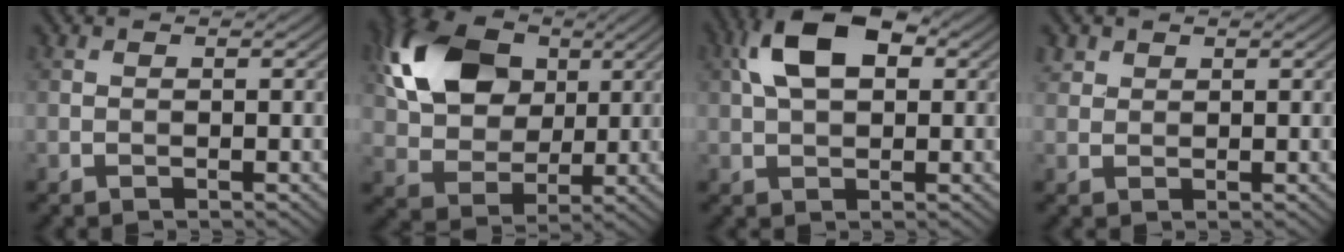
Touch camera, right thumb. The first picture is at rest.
{"total": 13.1, "force": [4.4, 9.2, 8.2], "torque": [-0.195, 0.019, 0.077]}
{"total": 8.8, "force": [2.5, 4.9, 6.8], "torque": [-0.138, 0.020, 0.036]}
{"total": 1.7, "force": [1.2, 1.2, 0.3], "torque": [-0.009, 0.002, 0.026]}